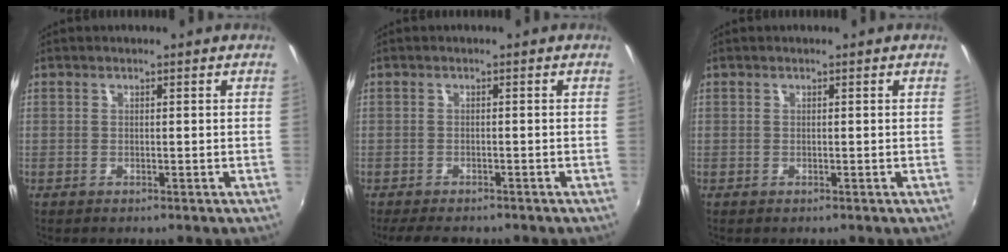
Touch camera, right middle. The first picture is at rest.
{"total": 5.6, "force": [-4.6, 1.8, 2.5], "torque": [-0.058, -0.020, -0.074]}
{"total": 0.0}